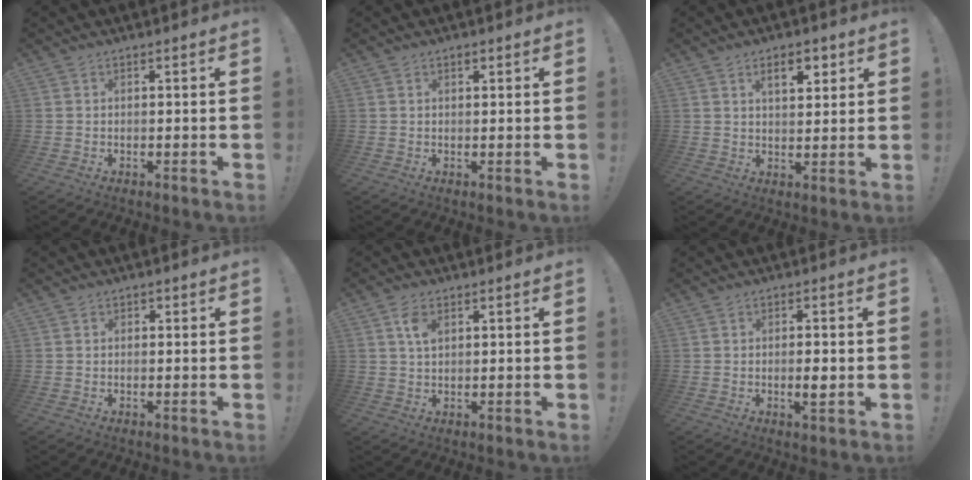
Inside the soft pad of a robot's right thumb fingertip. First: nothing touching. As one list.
[{"total": 0.8, "force": [0.5, 0.5, 0.3], "torque": [0.001, -0.001, 0.008]}, {"total": 6.6, "force": [3.4, 3.1, 4.8], "torque": [-0.064, -0.008, 0.055]}, {"total": 0.8, "force": [0.1, 0.8, 0.1], "torque": [0.007, 0.000, -0.001]}, {"total": 4.6, "force": [2.0, 2.5, 3.4], "torque": [-0.054, -0.003, 0.034]}, {"total": 3.2, "force": [-0.7, 0.6, 3.1], "torque": [-0.042, -0.004, -0.013]}]